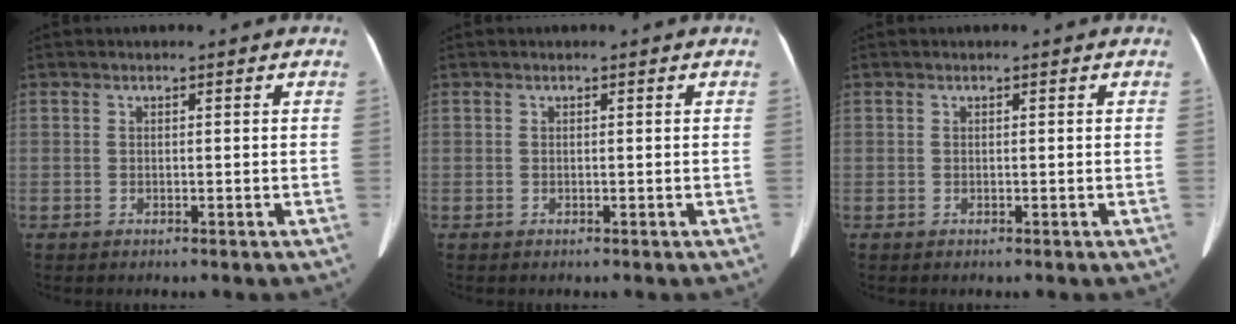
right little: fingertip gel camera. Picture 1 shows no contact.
{"total": 0.0}
{"total": 0.0}